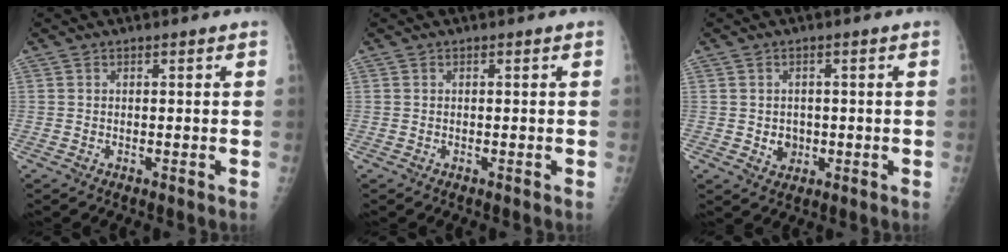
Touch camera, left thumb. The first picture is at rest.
{"total": 0.0}
{"total": 3.0, "force": [-0.3, 2.7, 1.3], "torque": [-0.005, 0.002, 0.002]}